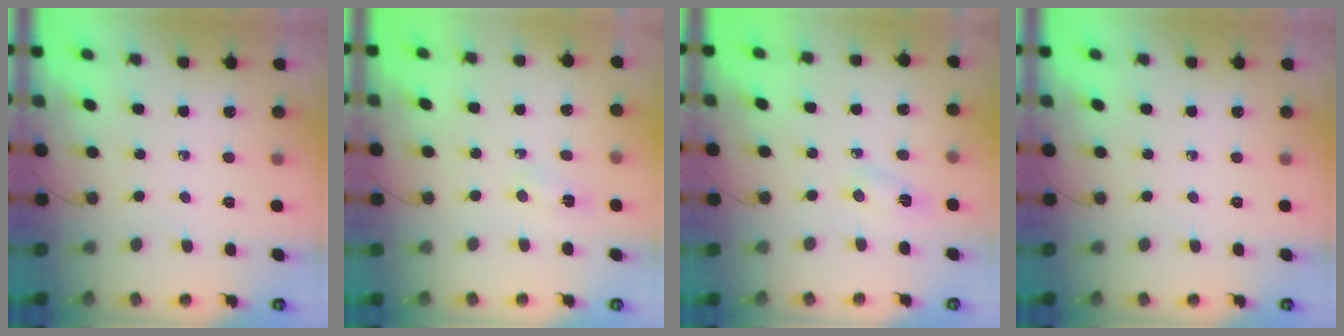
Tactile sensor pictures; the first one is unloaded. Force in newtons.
{"total": 3.0, "press": 3.0, "slide": 0.4}
{"total": 2.2, "press": 2.1, "slide": 0.6}
{"total": 0.0}